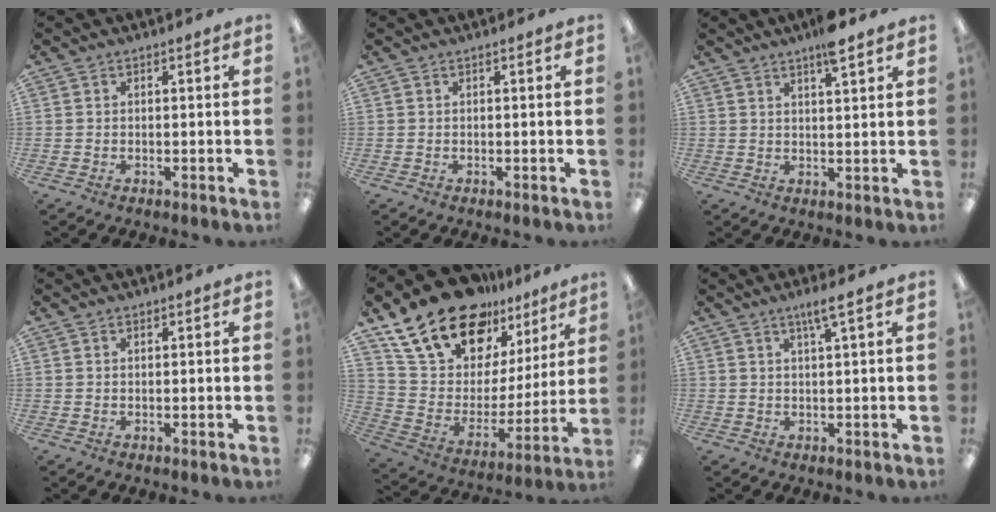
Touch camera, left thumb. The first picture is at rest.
{"total": 0.0}
{"total": 5.8, "force": [4.2, 1.0, 3.9], "torque": [-0.063, -0.017, 0.068]}
{"total": 0.6, "force": [0.4, 0.4, -0.1], "torque": [0.001, 0.001, 0.008]}
{"total": 22.3, "force": [16.5, 11.2, 9.9], "torque": [-0.186, -0.104, 0.304]}
{"total": 3.7, "force": [2.3, 0.0, 2.9], "torque": [-0.053, -0.004, 0.036]}